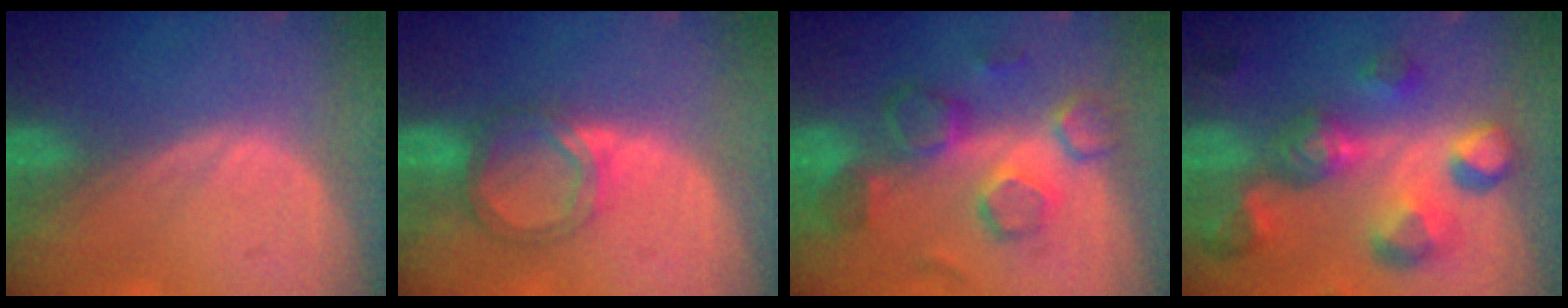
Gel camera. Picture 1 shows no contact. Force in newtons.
{"total": 5.3, "press": 5.0, "slide": 1.9}
{"total": 8.7, "press": 8.4, "slide": 2.0}
{"total": 11.3, "press": 10.1, "slide": 5.1}